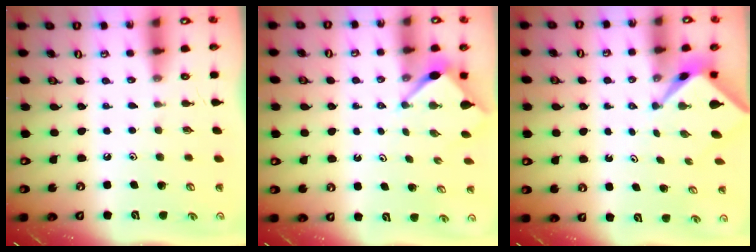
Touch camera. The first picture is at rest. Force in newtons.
{"total": 3.6, "press": 3.5, "slide": 0.4}
{"total": 2.4, "press": 2.4, "slide": 0.2}